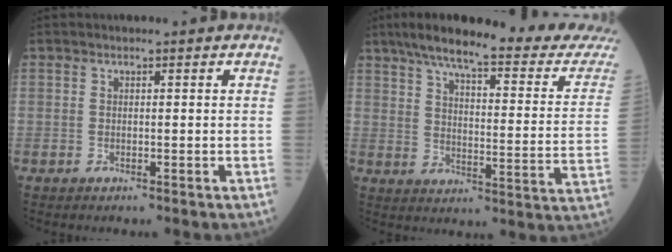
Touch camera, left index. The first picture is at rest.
{"total": 25.7, "force": [22.5, 1.5, 12.3], "torque": [-0.182, -0.049, 0.287]}